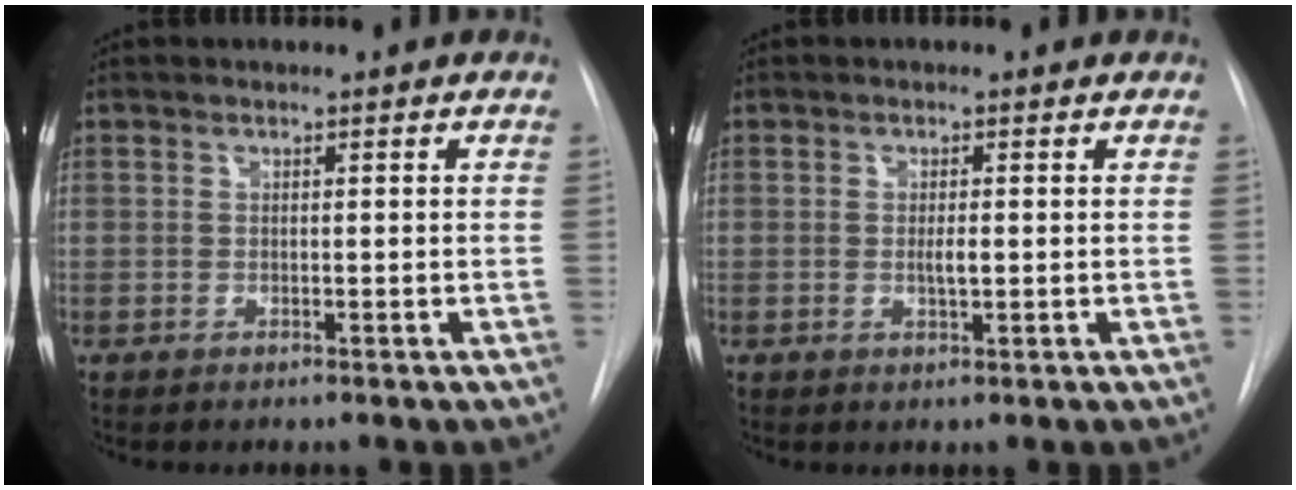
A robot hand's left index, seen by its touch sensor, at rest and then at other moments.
{"total": 1.7, "force": [-0.4, 0.4, 1.6], "torque": [-0.029, -0.005, -0.008]}